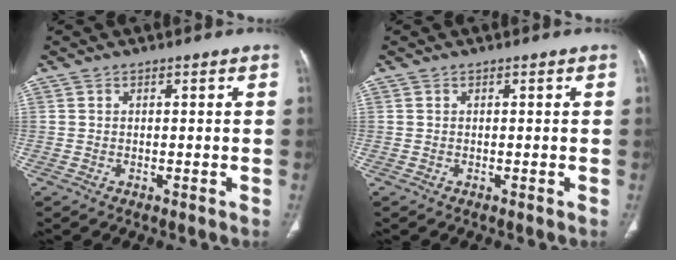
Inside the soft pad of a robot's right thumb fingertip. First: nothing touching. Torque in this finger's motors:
{"motor_torque": [-0.01, -0.09, 0.30, -0.06, -0.03]}